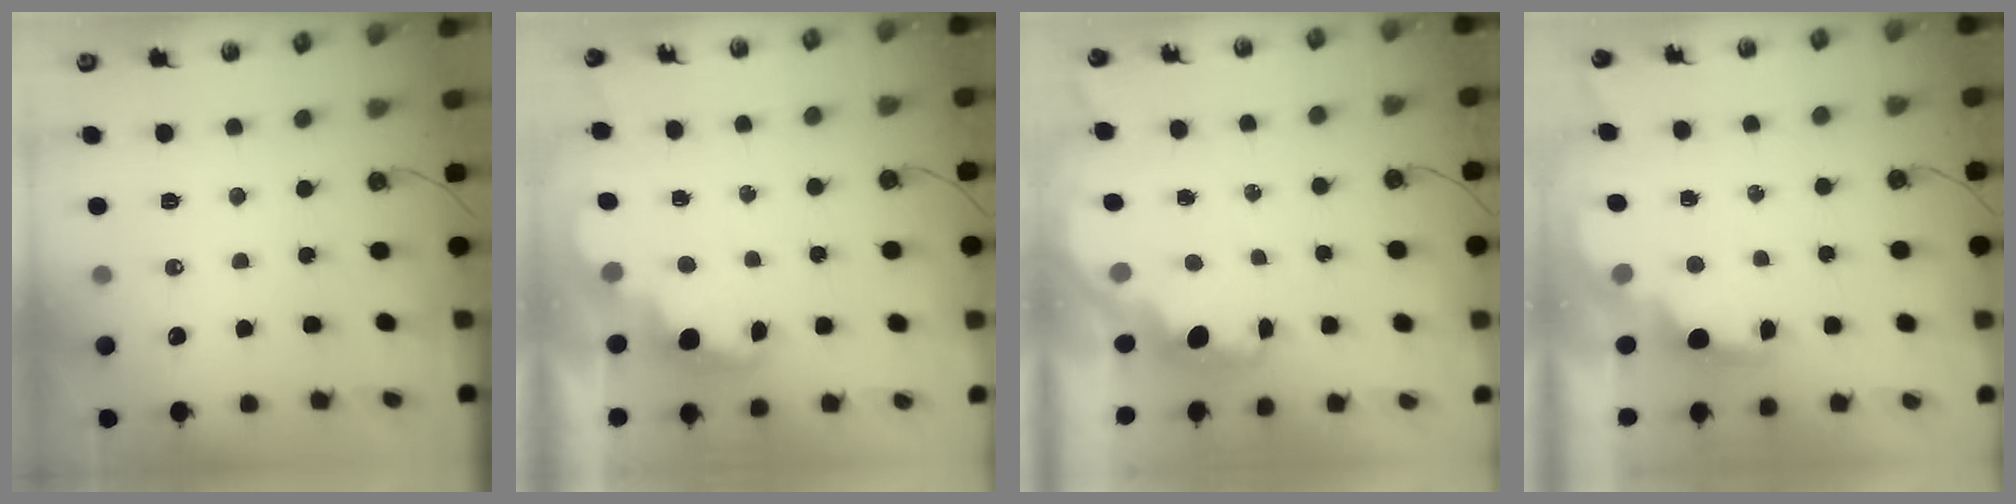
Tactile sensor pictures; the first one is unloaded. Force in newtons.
{"total": 2.4, "press": 2.3, "slide": 0.5}
{"total": 2.3, "press": 2.2, "slide": 0.8}
{"total": 2.1, "press": 1.9, "slide": 0.8}